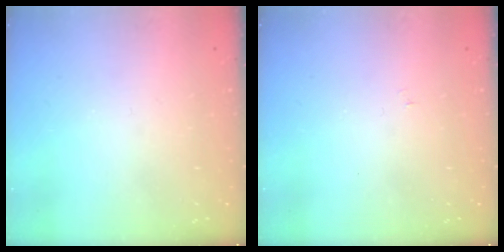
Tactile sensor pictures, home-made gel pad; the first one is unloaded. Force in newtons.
{"total": 3.0, "press": 3.0, "slide": 0.3}